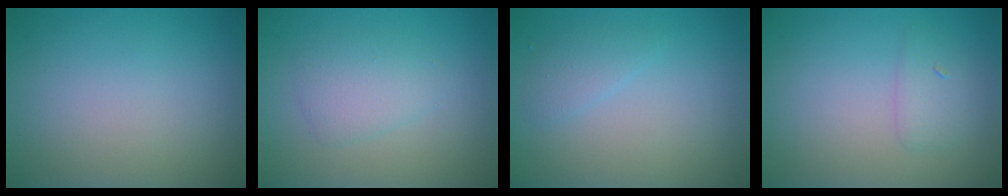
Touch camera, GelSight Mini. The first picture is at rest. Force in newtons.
{"total": 2.4, "press": 2.4, "slide": 0.0}
{"total": 1.3, "press": 1.3, "slide": 0.0}
{"total": 1.5, "press": 1.5, "slide": 0.1}